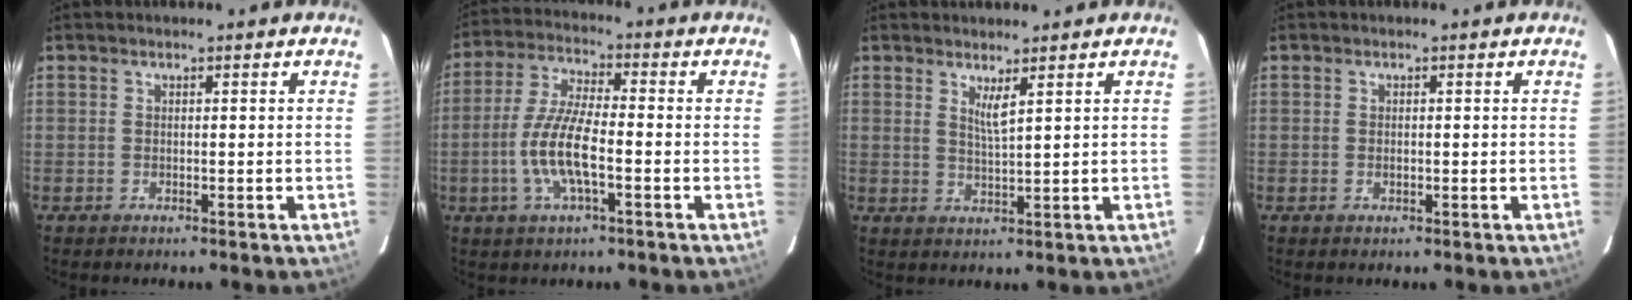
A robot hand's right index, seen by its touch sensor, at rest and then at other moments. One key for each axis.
{"total": 10.3, "fx": -2.9, "fy": 2.6, "fz": 9.6, "tx": -0.201, "ty": 0.000, "tz": -0.058}
{"total": 2.8, "fx": 1.7, "fy": -0.1, "fz": 2.2, "tx": -0.042, "ty": -0.010, "tz": 0.028}
{"total": 0.7, "fx": -0.1, "fy": 0.6, "fz": 0.4, "tx": -0.007, "ty": 0.002, "tz": 0.000}